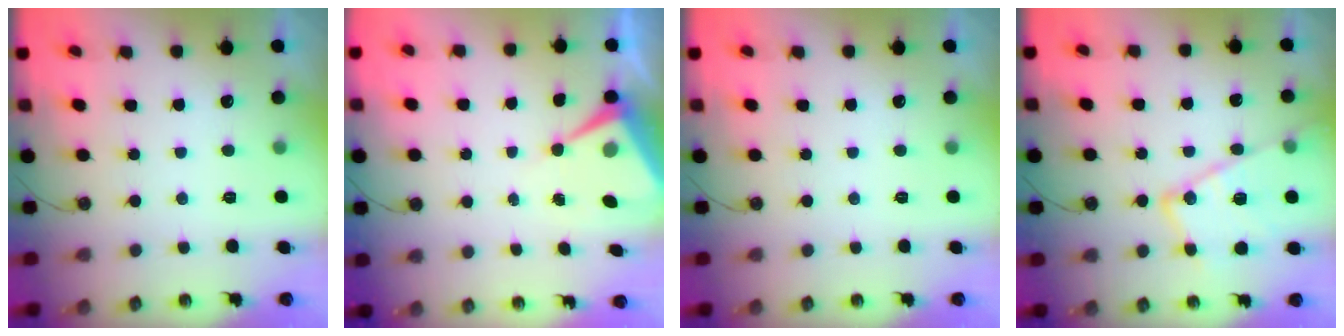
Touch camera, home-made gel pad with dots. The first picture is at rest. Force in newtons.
{"total": 6.7, "press": 6.7, "slide": 0.2}
{"total": 0.0}
{"total": 17.2, "press": 17.2, "slide": 1.3}